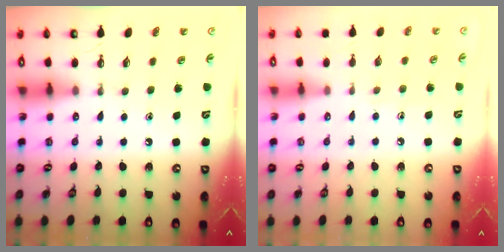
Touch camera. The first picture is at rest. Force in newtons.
{"total": 4.5, "press": 4.5, "slide": 0.5}